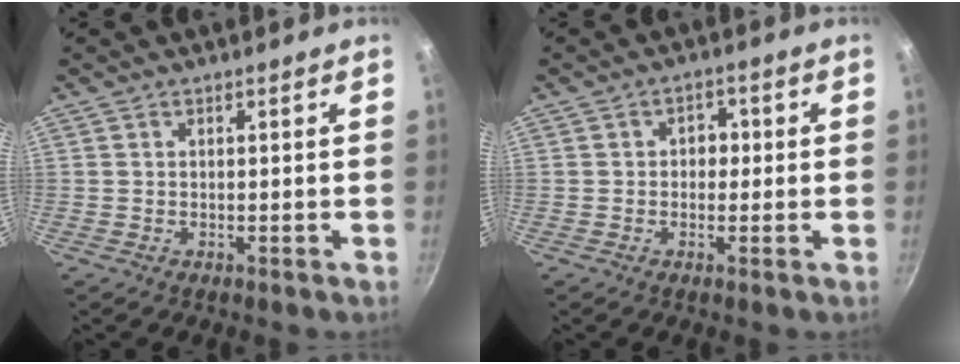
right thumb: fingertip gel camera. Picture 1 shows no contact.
{"total": 3.5, "force": [0.1, 2.9, 1.9], "torque": [-0.002, 0.006, -0.005]}